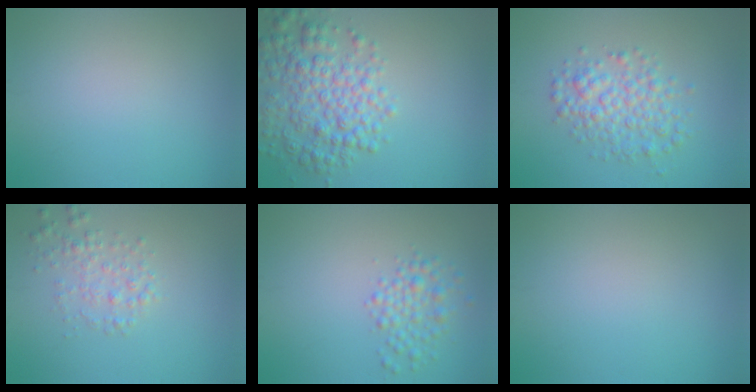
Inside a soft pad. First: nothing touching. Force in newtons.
{"total": 5.8, "press": 5.8, "slide": 0.2}
{"total": 3.8, "press": 3.8, "slide": 0.1}
{"total": 2.1, "press": 2.1, "slide": 0.1}
{"total": 2.5, "press": 2.5, "slide": 0.0}
{"total": 0.0}